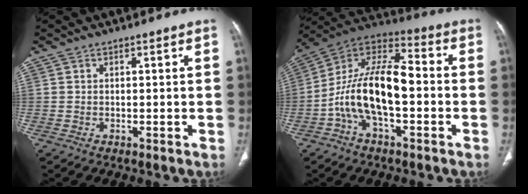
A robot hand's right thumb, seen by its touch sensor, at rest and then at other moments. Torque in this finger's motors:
{"motor_torque": [2.47, 2.54, 1.46, -1.31, 0.50]}